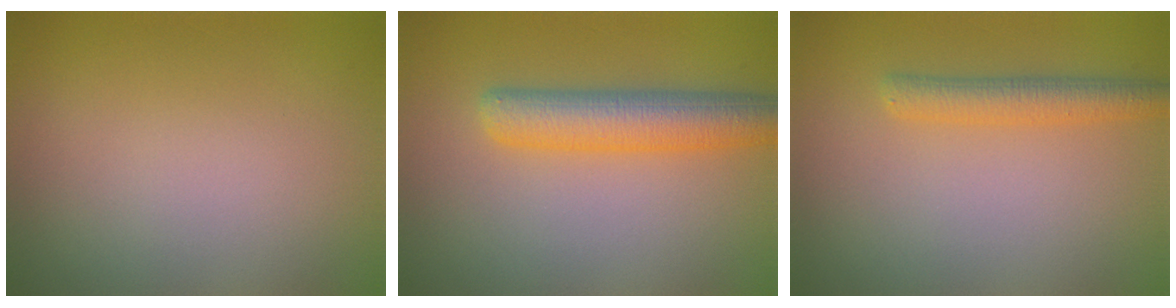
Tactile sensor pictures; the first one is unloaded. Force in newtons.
{"total": 5.5, "press": 5.5, "slide": 0.1}
{"total": 2.9, "press": 2.9, "slide": 0.2}